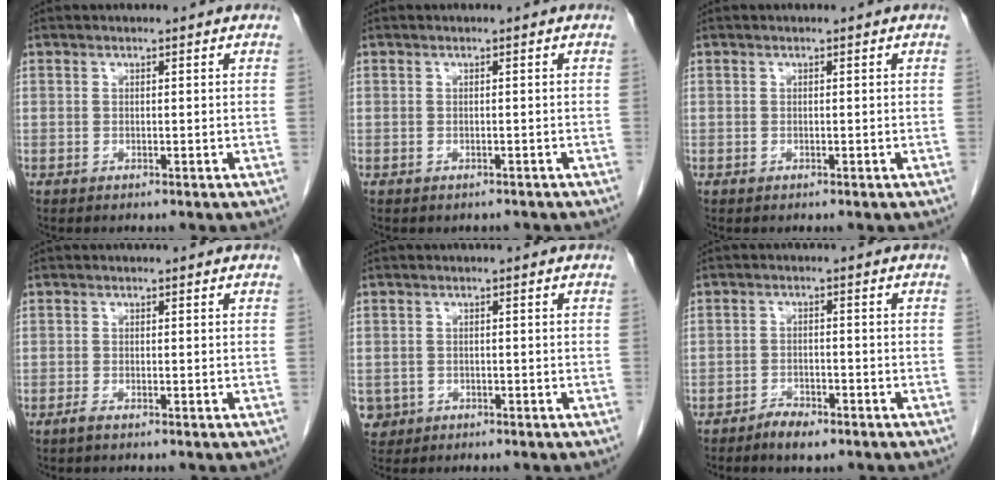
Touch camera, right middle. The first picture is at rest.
{"total": 0.9, "force": [-0.8, 0.5, 0.0], "torque": [-0.007, -0.001, -0.012]}
{"total": 0.0}
{"total": 0.8, "force": [-0.6, 0.1, 0.6], "torque": [-0.017, -0.002, -0.012]}
{"total": 2.8, "force": [-1.1, 2.5, 0.2], "torque": [-0.003, 0.006, -0.017]}
{"total": 3.2, "force": [-2.5, 1.1, 1.6], "torque": [-0.031, 0.001, -0.039]}